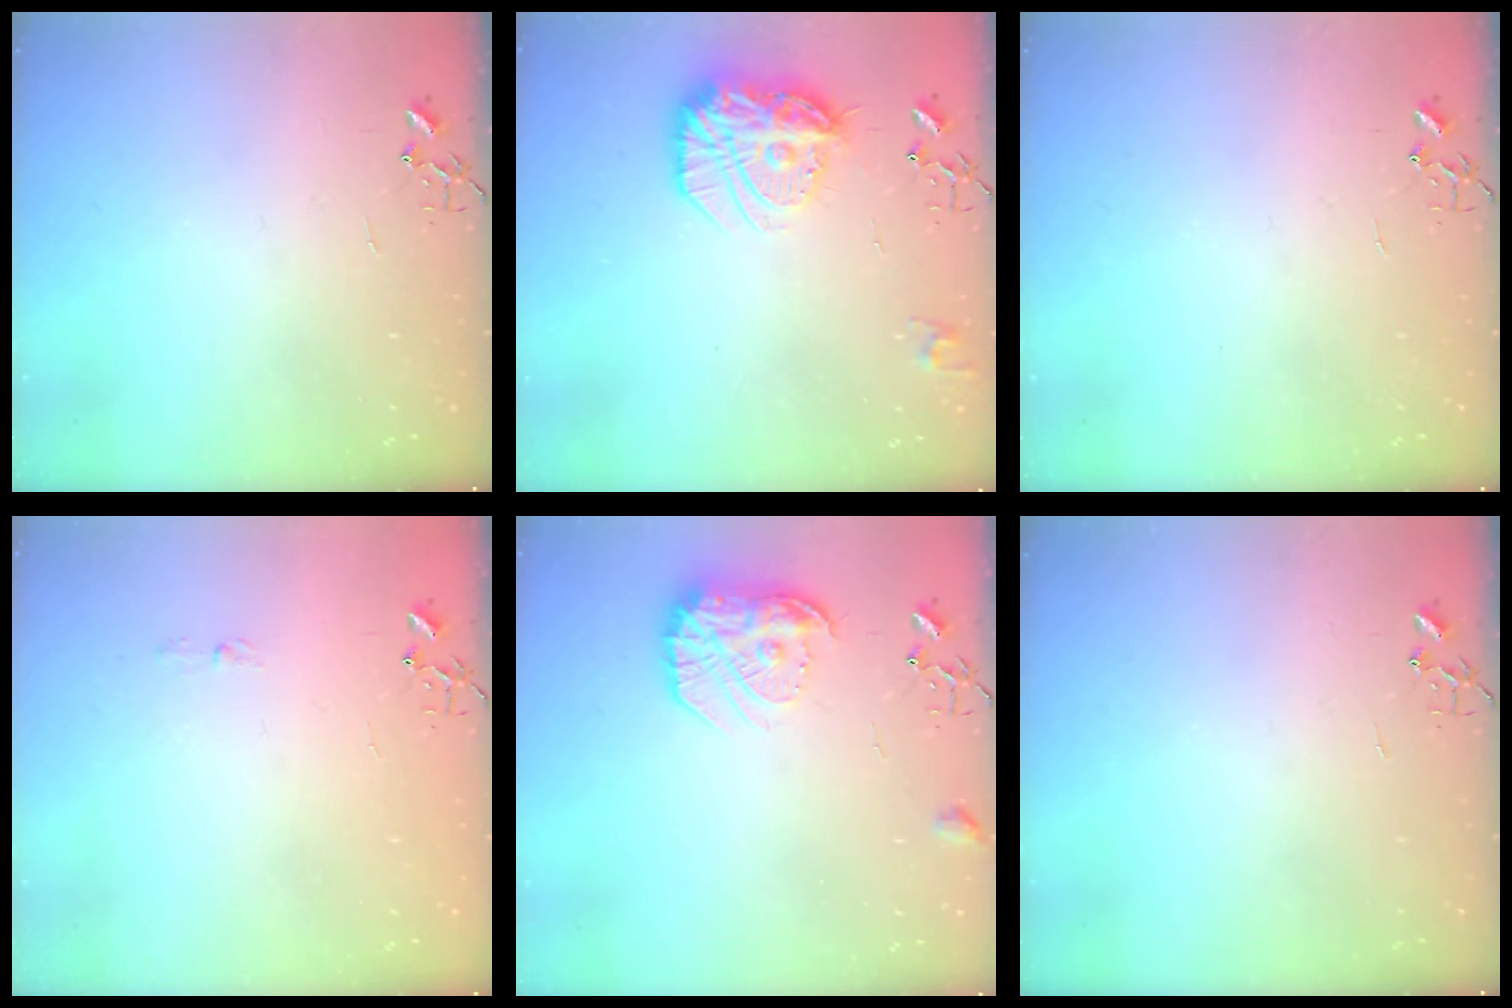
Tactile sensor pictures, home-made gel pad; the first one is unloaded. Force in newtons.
{"total": 18.8, "press": 18.7, "slide": 1.6}
{"total": 0.0}
{"total": 2.9, "press": 2.9, "slide": 0.4}
{"total": 15.3, "press": 15.2, "slide": 1.0}
{"total": 0.0}